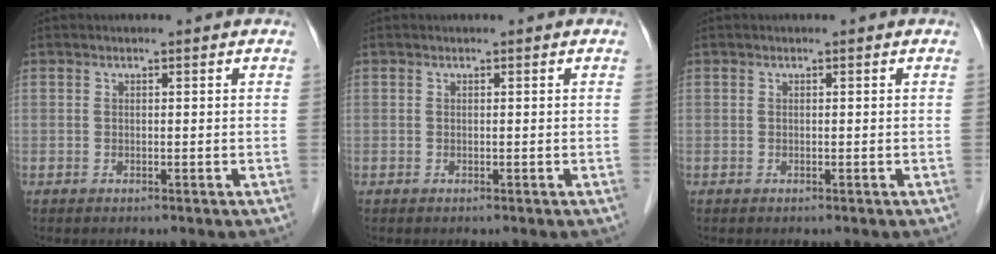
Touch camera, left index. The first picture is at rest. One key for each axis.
{"total": 0.0}
{"total": 0.0}